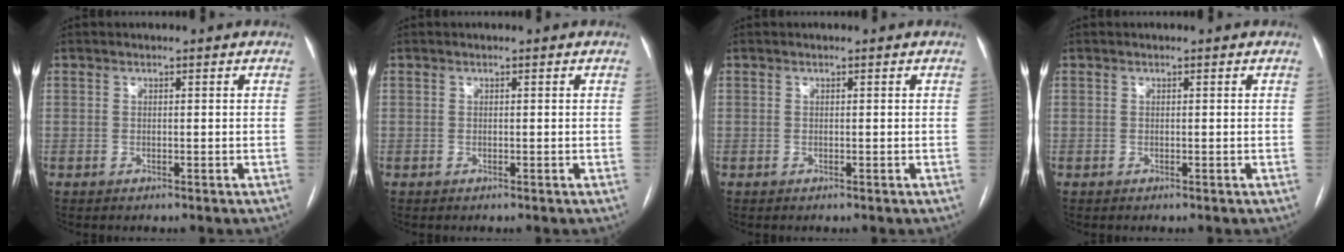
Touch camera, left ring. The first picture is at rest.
{"total": 0.0}
{"total": 0.0}
{"total": 0.0}